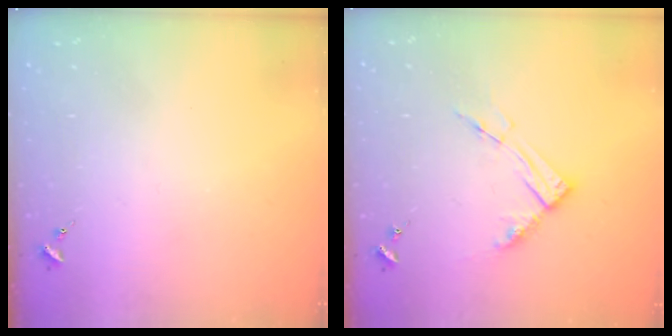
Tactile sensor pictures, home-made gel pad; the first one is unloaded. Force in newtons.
{"total": 8.9, "press": 8.9, "slide": 0.8}